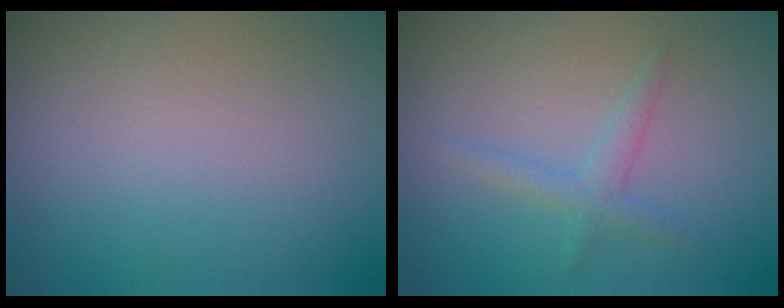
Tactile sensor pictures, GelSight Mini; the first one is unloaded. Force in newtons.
{"total": 1.7, "press": 1.7, "slide": 0.0}